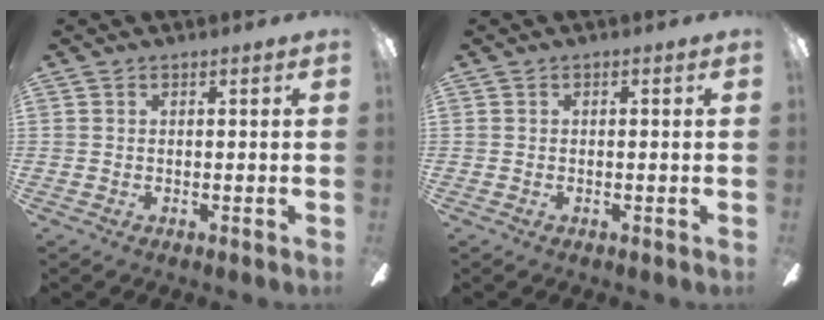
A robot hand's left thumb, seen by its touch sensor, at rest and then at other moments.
{"total": 0.0}